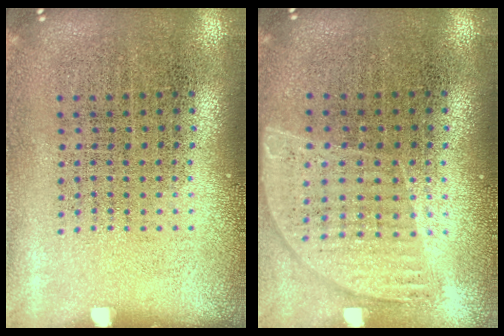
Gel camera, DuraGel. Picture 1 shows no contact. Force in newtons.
{"total": 0.8, "press": 0.8, "slide": 0.3}